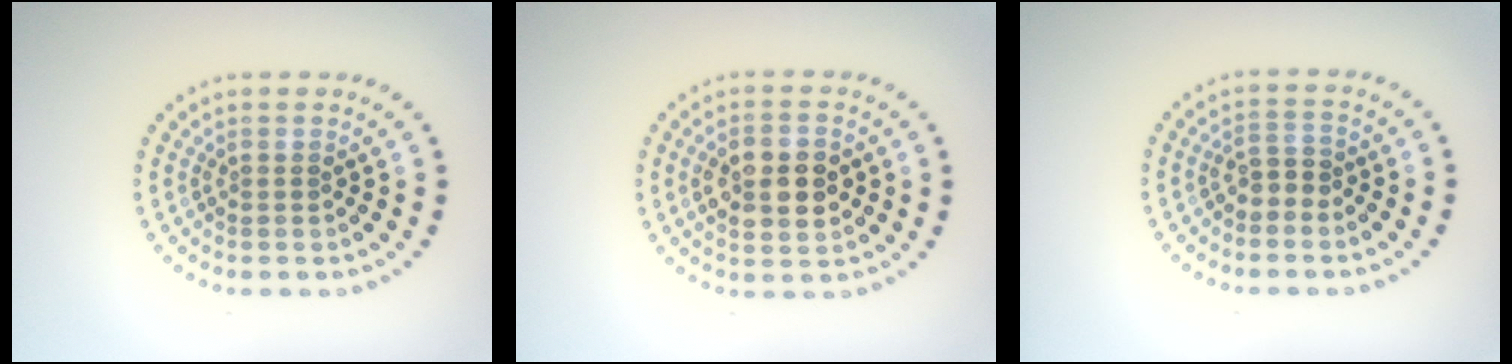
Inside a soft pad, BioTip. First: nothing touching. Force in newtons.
{"total": 5.0, "press": 5.0, "slide": 0.2}
{"total": 1.9, "press": 1.6, "slide": 1.0}